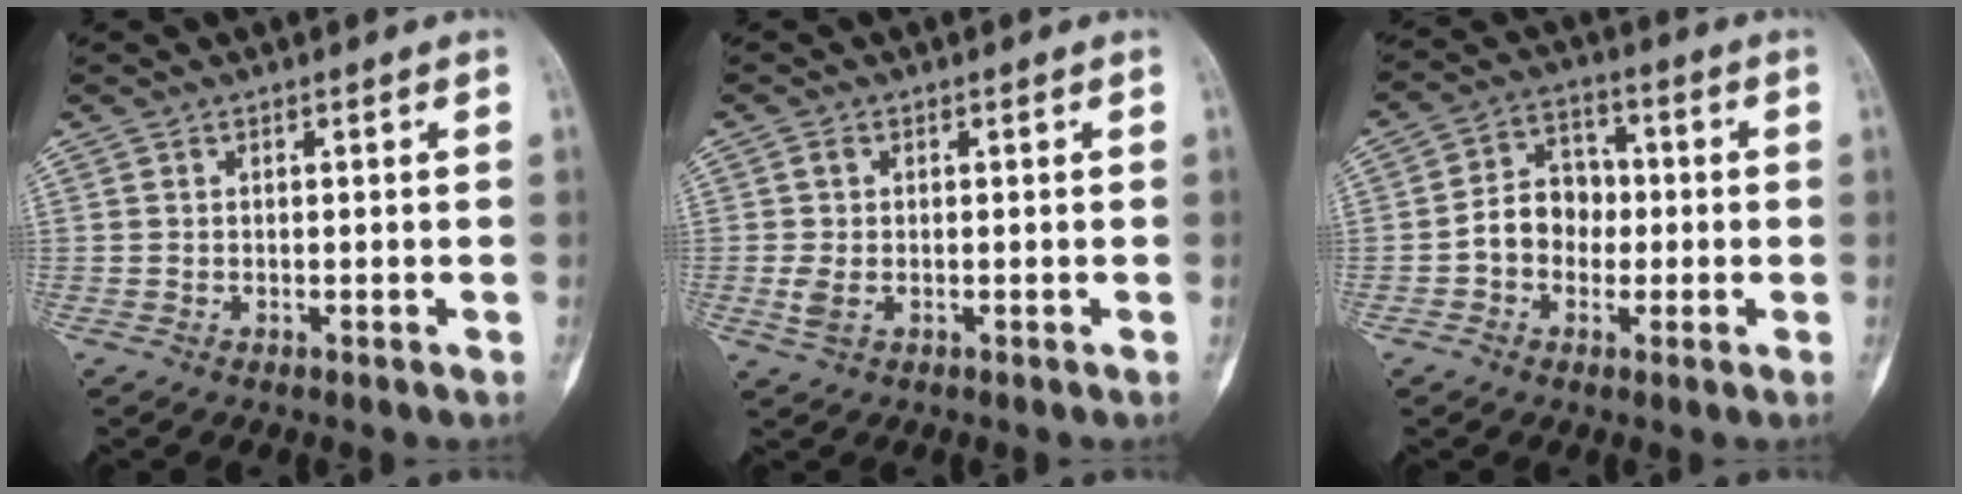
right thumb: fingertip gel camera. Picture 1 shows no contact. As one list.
[{"total": 3.4, "force": [-0.4, 2.0, 2.8], "torque": [-0.076, 0.002, -0.009]}, {"total": 8.4, "force": [-1.2, 6.8, 4.8], "torque": [-0.052, 0.032, -0.036]}]